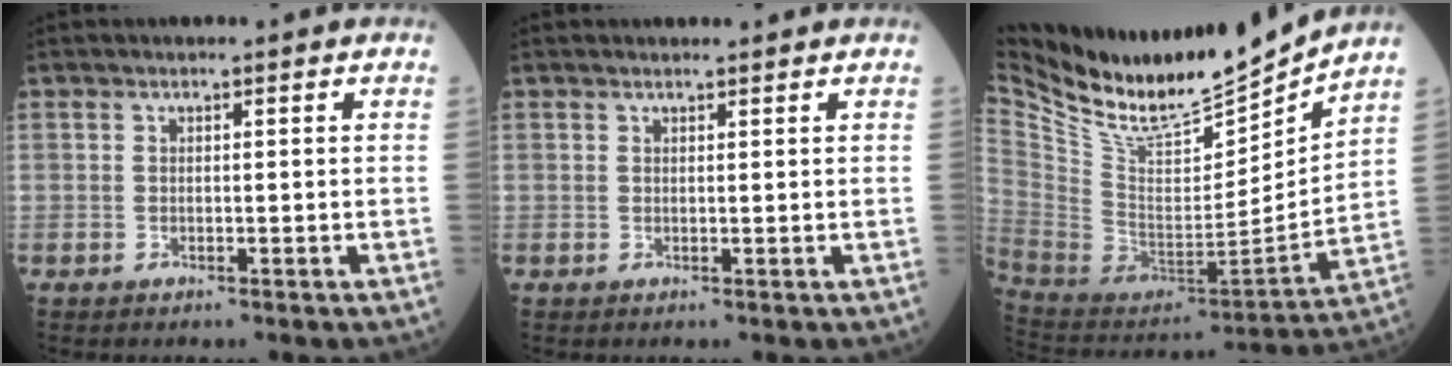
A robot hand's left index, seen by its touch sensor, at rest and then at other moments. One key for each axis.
{"total": 1.5, "fx": 1.5, "fy": 0.0, "fz": 0.3, "tx": -0.005, "ty": 0.007, "tz": 0.022}
{"total": 21.8, "fx": 19.2, "fy": 3.3, "fz": 9.8, "tx": -0.198, "ty": -0.038, "tz": 0.340}